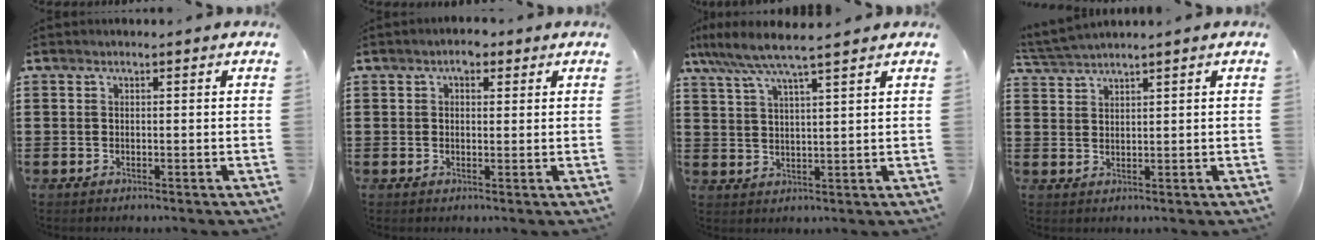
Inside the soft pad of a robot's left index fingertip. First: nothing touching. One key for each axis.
{"total": 3.1, "fx": 1.8, "fy": 1.7, "fz": 1.8, "tx": -0.025, "ty": 0.004, "tz": 0.027}
{"total": 6.2, "fx": 5.1, "fy": -0.2, "fz": 3.5, "tx": -0.086, "ty": -0.018, "tz": 0.089}
{"total": 2.4, "fx": 2.2, "fy": -0.5, "fz": 0.6, "tx": -0.019, "ty": -0.001, "tz": 0.042}